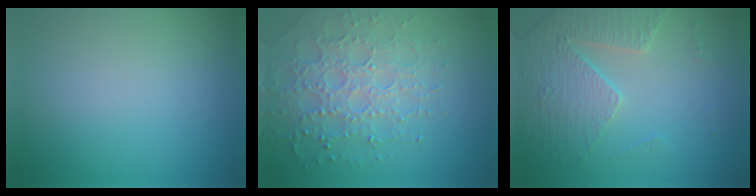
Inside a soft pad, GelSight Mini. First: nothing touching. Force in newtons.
{"total": 4.6, "press": 4.4, "slide": 1.2}
{"total": 3.7, "press": 3.6, "slide": 0.8}